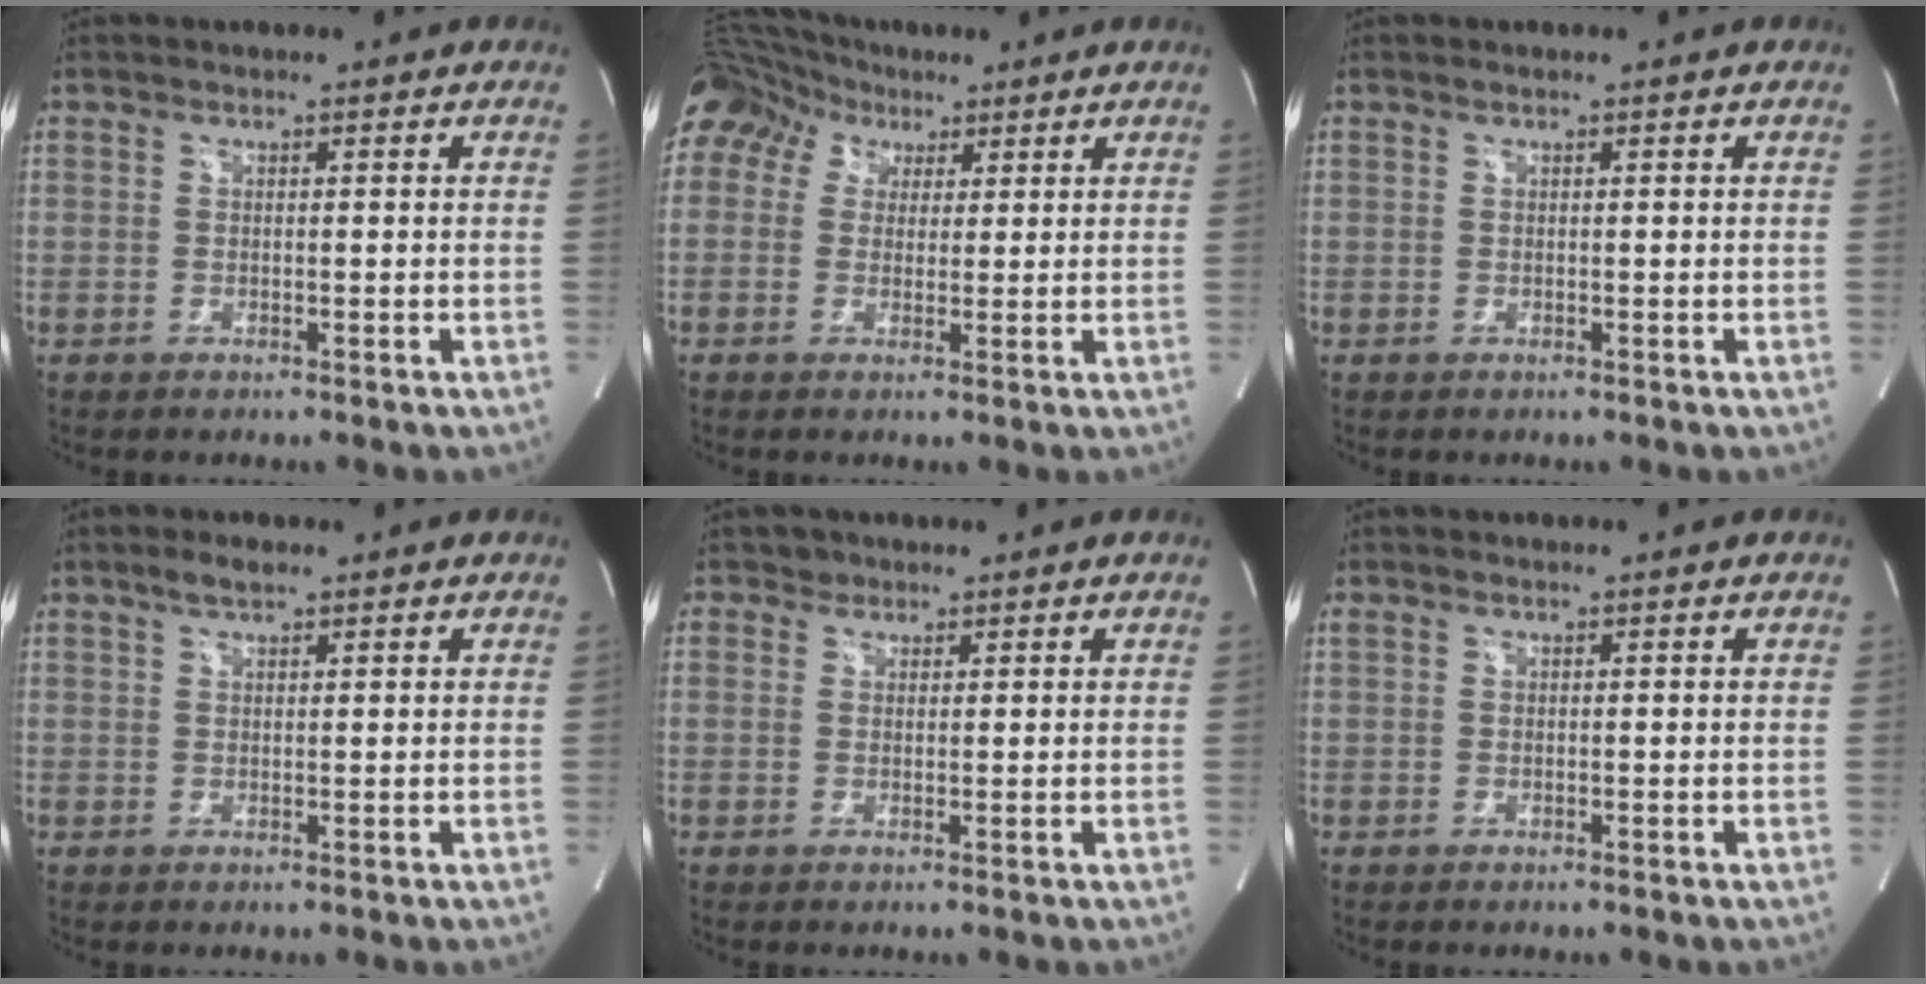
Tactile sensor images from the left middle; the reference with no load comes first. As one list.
[{"total": 15.4, "force": [7.8, 11.8, 6.0], "torque": [-0.184, 0.092, 0.151]}, {"total": 0.0}, {"total": 2.3, "force": [1.7, 0.6, 1.4], "torque": [-0.033, 0.007, 0.033]}, {"total": 1.3, "force": [0.9, 0.9, -0.2], "torque": [0.008, 0.000, 0.010]}, {"total": 0.0}]